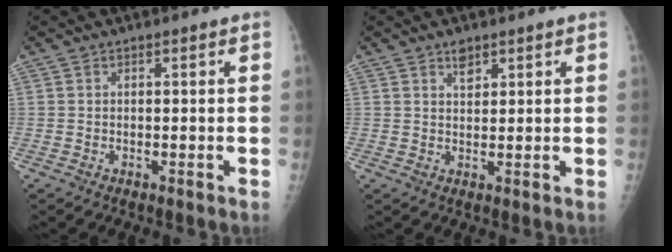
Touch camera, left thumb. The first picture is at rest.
{"total": 2.5, "force": [1.7, 1.3, 1.2], "torque": [-0.010, -0.011, 0.029]}